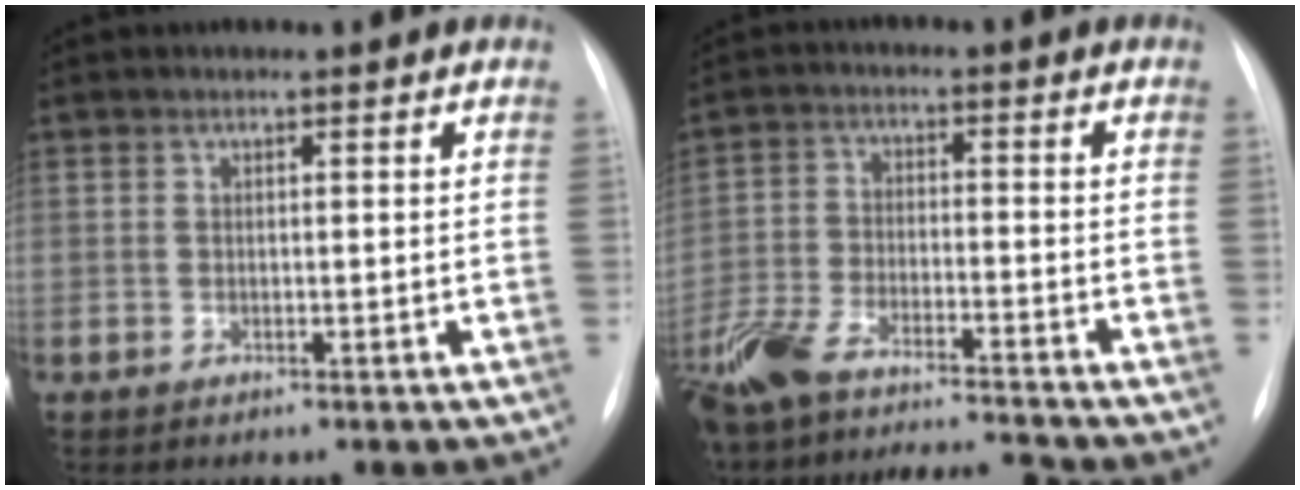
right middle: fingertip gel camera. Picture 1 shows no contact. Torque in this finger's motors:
{"motor_torque": [0.88, -0.79, 0.27, 0.10]}